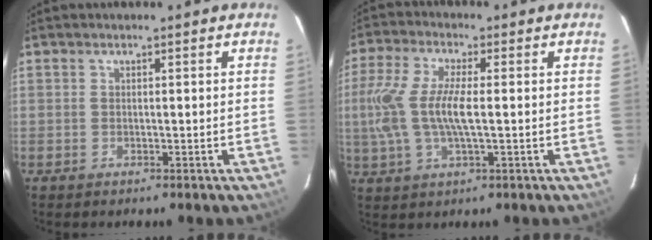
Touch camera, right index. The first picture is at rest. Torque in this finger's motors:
{"motor_torque": [0.40, -0.09, 0.54, 0.16]}